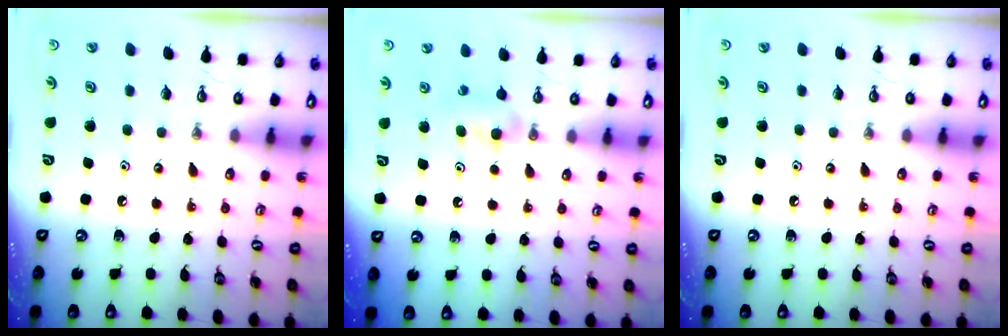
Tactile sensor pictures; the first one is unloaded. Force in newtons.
{"total": 4.2, "press": 4.1, "slide": 0.6}
{"total": 0.0}